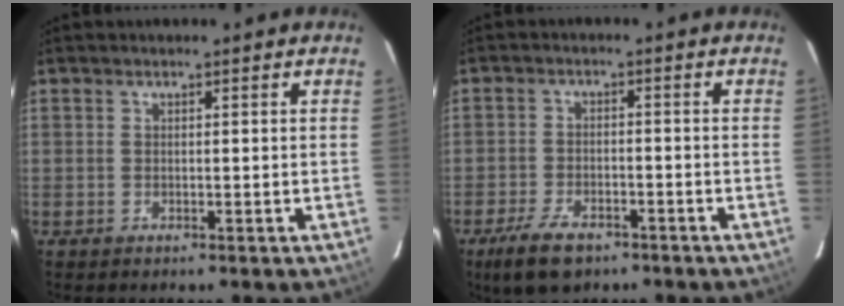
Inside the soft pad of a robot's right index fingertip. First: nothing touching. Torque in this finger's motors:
{"motor_torque": [0.79, -0.72, 0.29, 0.04]}